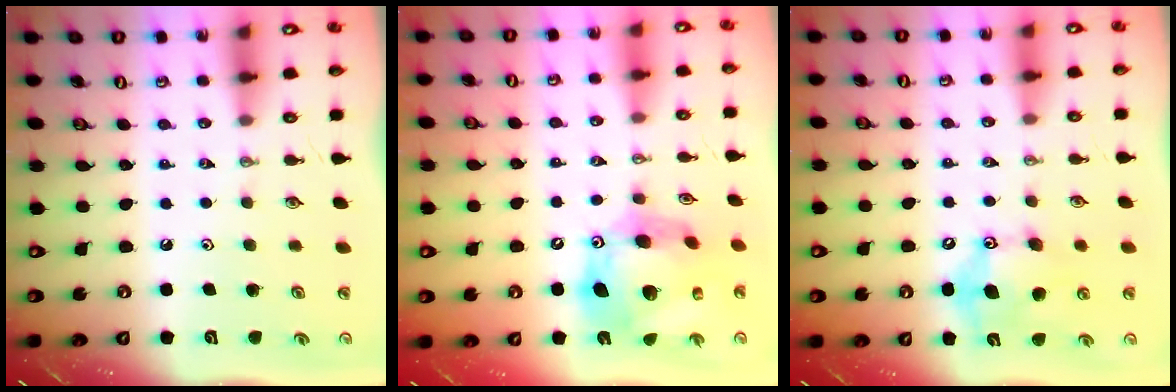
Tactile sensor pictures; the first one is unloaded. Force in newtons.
{"total": 19.0, "press": 18.9, "slide": 1.8}
{"total": 12.0, "press": 12.0, "slide": 0.3}